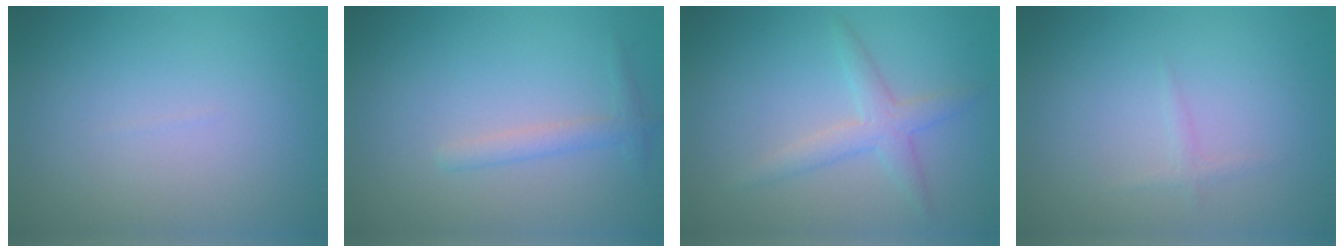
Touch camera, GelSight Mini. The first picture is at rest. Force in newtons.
{"total": 1.6, "press": 1.6, "slide": 0.1}
{"total": 2.6, "press": 2.6, "slide": 0.2}
{"total": 0.7, "press": 0.7, "slide": 0.0}